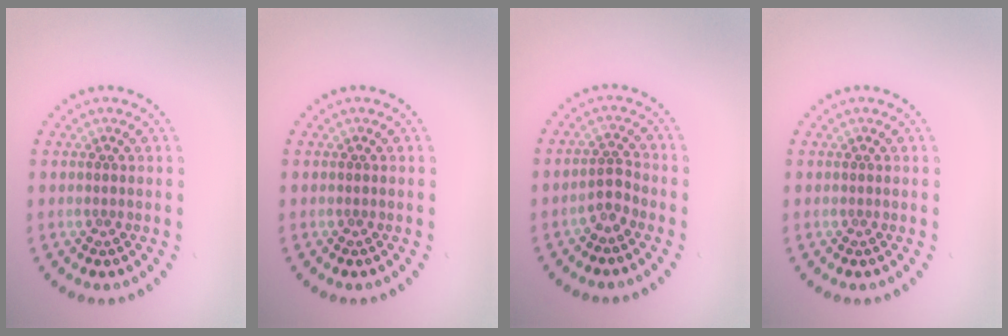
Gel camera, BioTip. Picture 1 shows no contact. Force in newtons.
{"total": 0.0}
{"total": 1.7, "press": 1.3, "slide": 1.2}
{"total": 0.0}